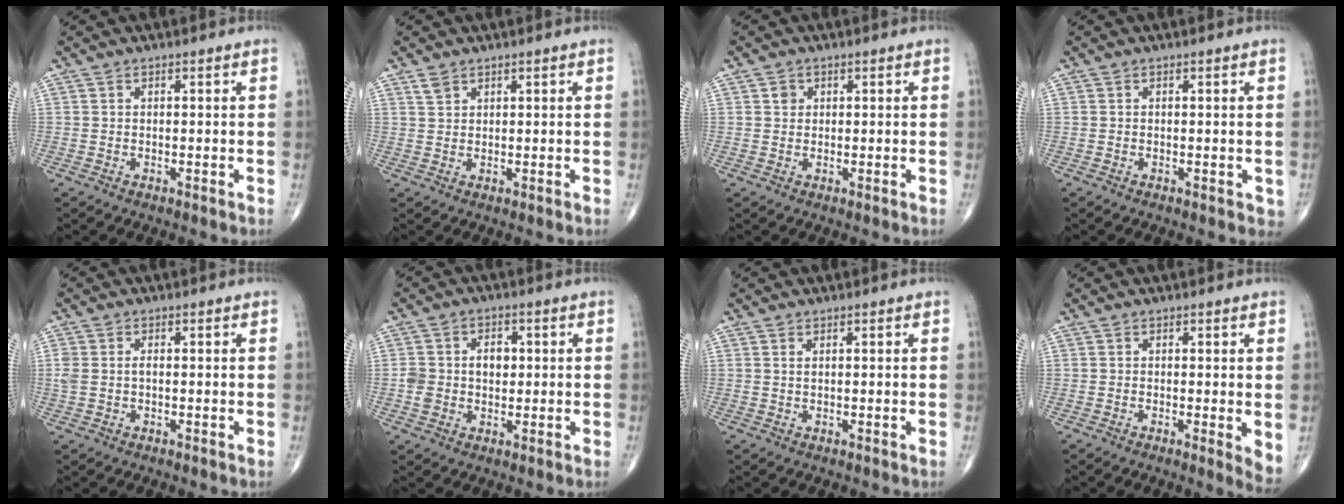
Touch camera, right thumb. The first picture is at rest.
{"total": 1.9, "force": [1.4, 1.2, 0.7], "torque": [-0.007, 0.000, 0.027]}
{"total": 1.6, "force": [0.5, 1.4, 0.5], "torque": [0.000, 0.000, 0.005]}
{"total": 0.9, "force": [-0.1, 0.6, 0.7], "torque": [-0.002, 0.000, -0.004]}
{"total": 3.0, "force": [0.0, 1.9, 2.3], "torque": [-0.066, 0.010, 0.000]}
{"total": 6.4, "force": [0.3, 5.0, 4.0], "torque": [-0.054, 0.012, 0.007]}
{"total": 0.5, "force": [0.3, 0.2, 0.4], "torque": [-0.011, -0.002, 0.006]}
{"total": 3.5, "force": [-0.2, 0.8, 3.4], "torque": [-0.049, -0.011, -0.009]}